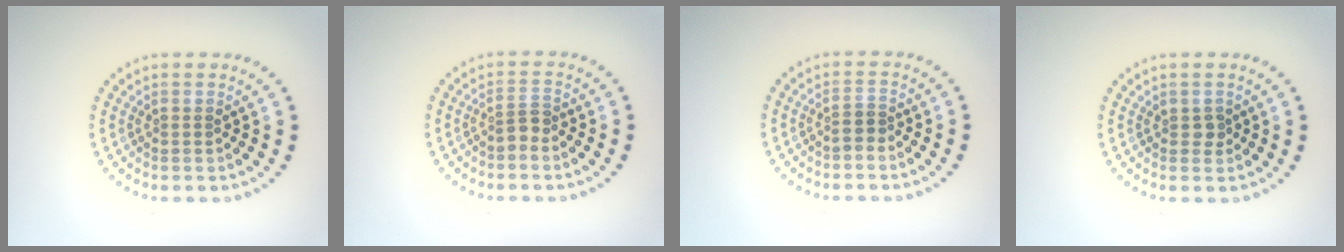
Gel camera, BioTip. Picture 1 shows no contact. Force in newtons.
{"total": 1.7, "press": 1.3, "slide": 1.0}
{"total": 1.0, "press": 0.8, "slide": 0.7}
{"total": 0.8, "press": 0.8, "slide": 0.2}